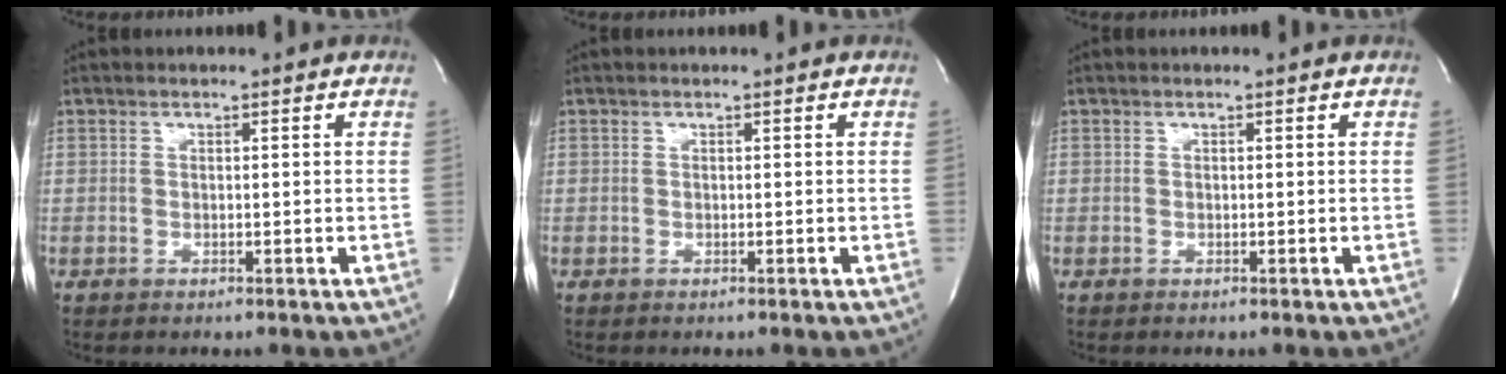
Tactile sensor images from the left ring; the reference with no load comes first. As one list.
[{"total": 0.0}, {"total": 0.0}]